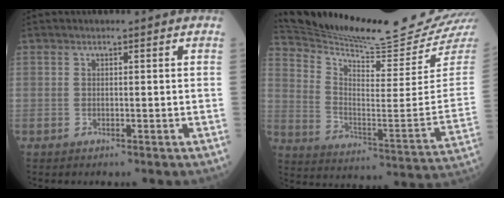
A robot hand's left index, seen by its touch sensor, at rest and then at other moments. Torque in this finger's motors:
{"motor_torque": [0.79, -1.35, 0.06, -0.01]}